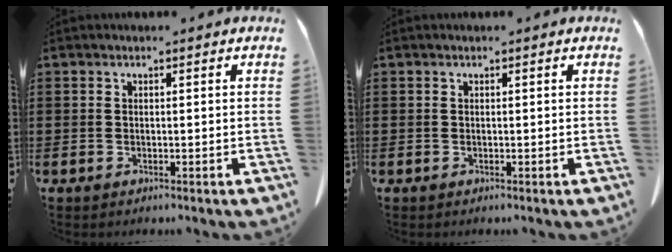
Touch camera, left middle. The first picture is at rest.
{"total": 0.0}